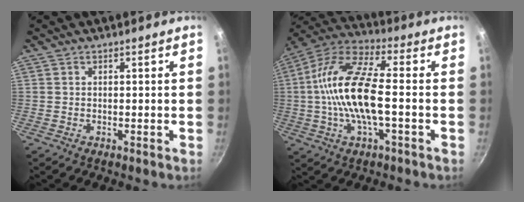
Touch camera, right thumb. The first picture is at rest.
{"total": 16.6, "force": [-1.2, 6.0, 15.4], "torque": [-0.298, 0.035, -0.041]}